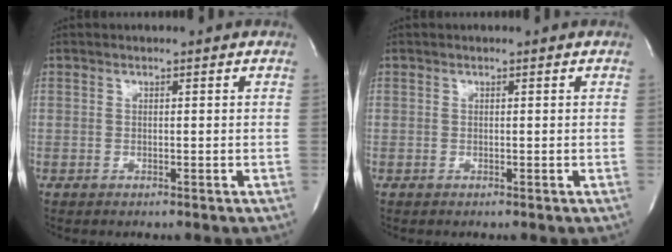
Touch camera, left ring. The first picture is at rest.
{"total": 0.0}